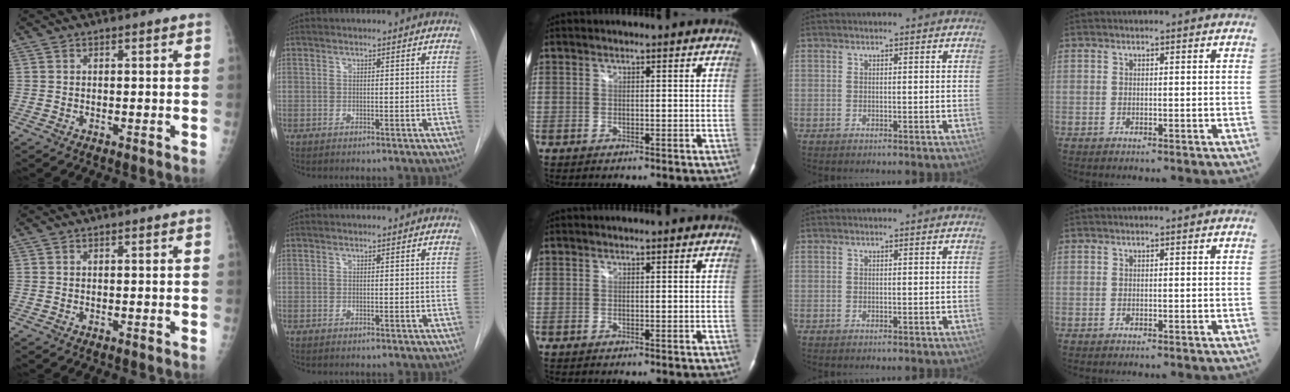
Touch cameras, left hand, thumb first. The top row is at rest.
{}